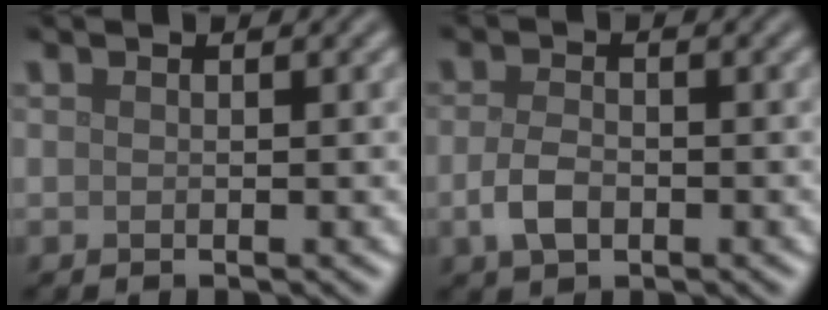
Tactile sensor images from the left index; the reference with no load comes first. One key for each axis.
{"total": 2.6, "fx": -0.8, "fy": 1.5, "fz": 1.9, "tx": -0.039, "ty": -0.002, "tz": -0.018}